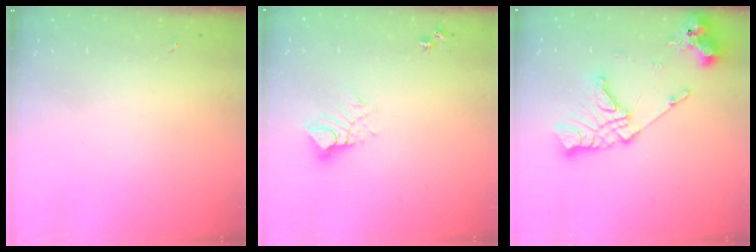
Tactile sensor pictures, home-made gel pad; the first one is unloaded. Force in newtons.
{"total": 7.7, "press": 7.7, "slide": 0.7}
{"total": 15.5, "press": 15.4, "slide": 1.9}